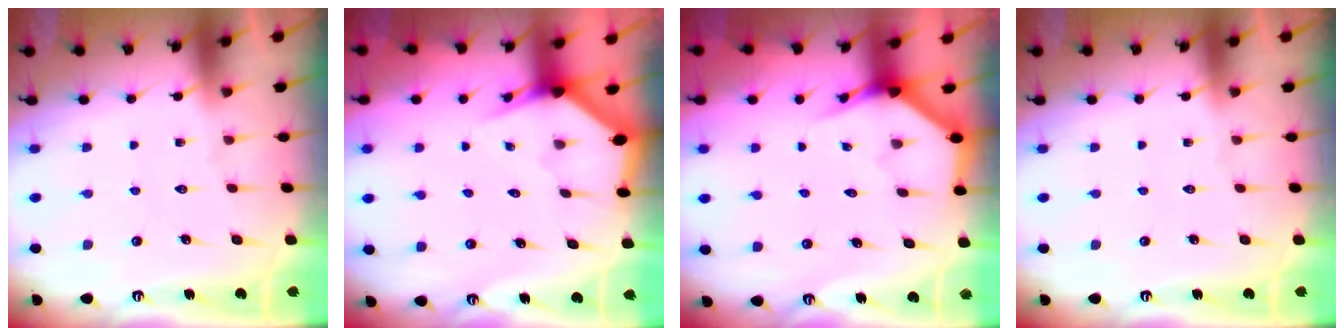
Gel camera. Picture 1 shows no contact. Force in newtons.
{"total": 2.6, "press": 2.6, "slide": 0.2}
{"total": 3.9, "press": 3.9, "slide": 0.3}
{"total": 0.0}